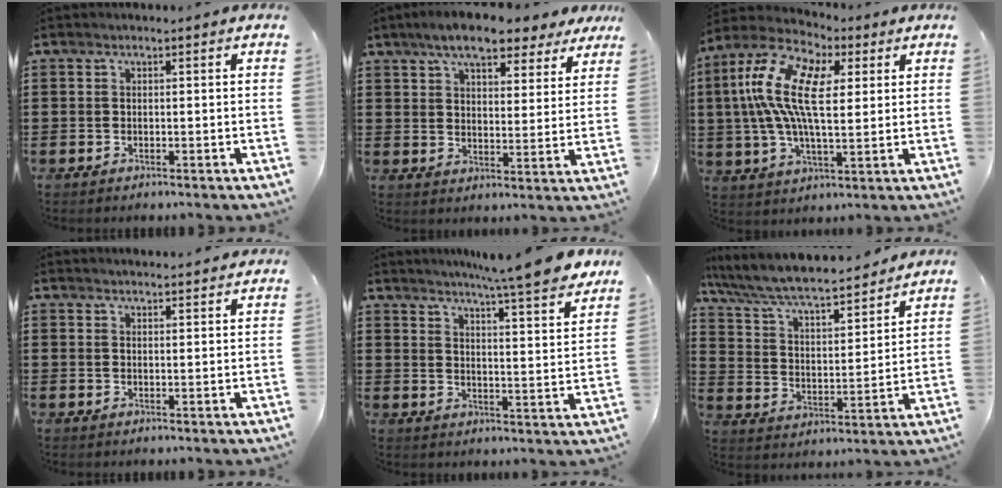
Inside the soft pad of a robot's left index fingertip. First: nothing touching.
{"total": 7.7, "force": [6.5, 1.9, 3.7], "torque": [-0.086, -0.010, 0.117]}
{"total": 13.2, "force": [3.9, 6.2, 11.0], "torque": [-0.258, -0.012, 0.063]}
{"total": 1.6, "force": [1.6, -0.1, 0.0], "torque": [-0.004, 0.000, 0.032]}
{"total": 7.8, "force": [7.0, -0.9, 3.4], "torque": [-0.073, -0.042, 0.118]}
{"total": 6.9, "force": [6.2, 0.5, 2.9], "torque": [-0.083, -0.048, 0.100]}